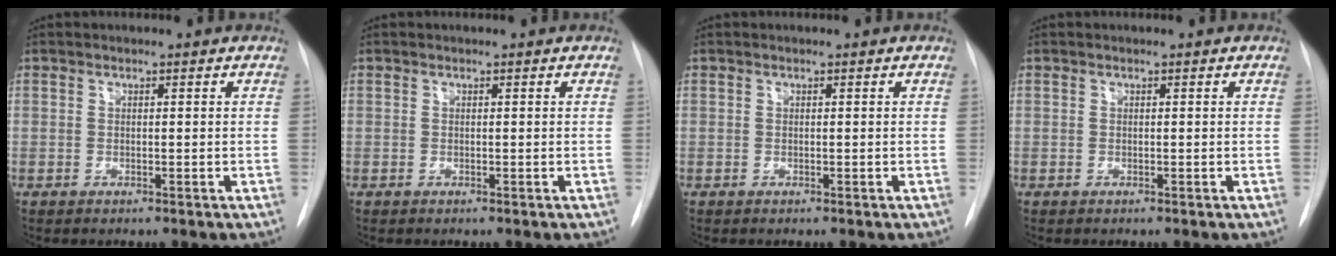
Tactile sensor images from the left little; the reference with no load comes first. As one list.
[{"total": 0.0}, {"total": 0.0}, {"total": 0.0}]